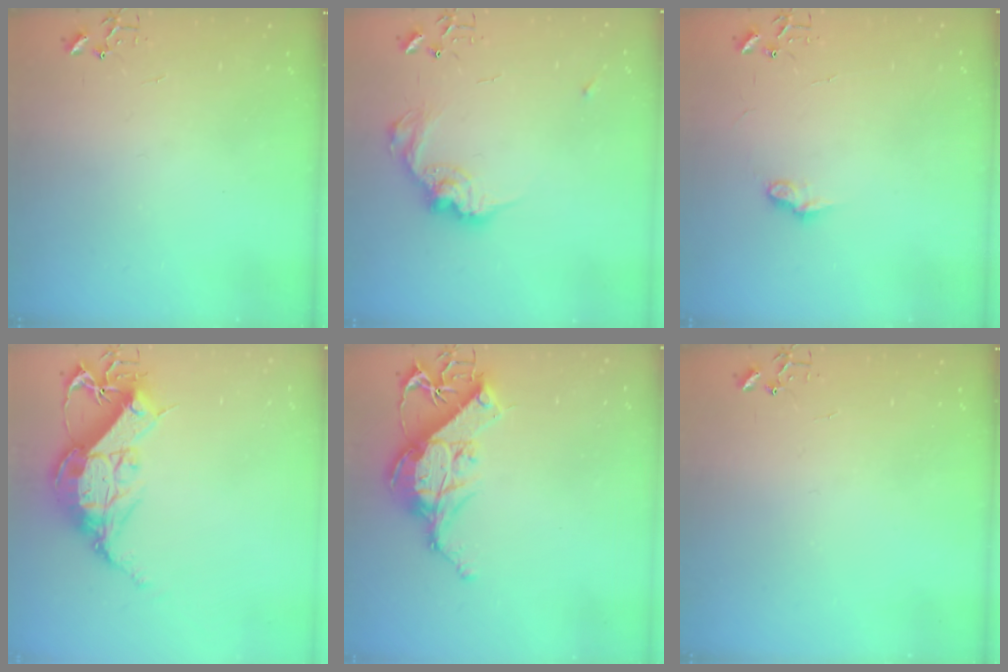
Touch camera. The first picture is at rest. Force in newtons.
{"total": 13.5, "press": 13.5, "slide": 0.8}
{"total": 6.9, "press": 6.9, "slide": 0.2}
{"total": 15.7, "press": 15.6, "slide": 1.4}
{"total": 15.3, "press": 15.1, "slide": 2.1}
{"total": 0.0}